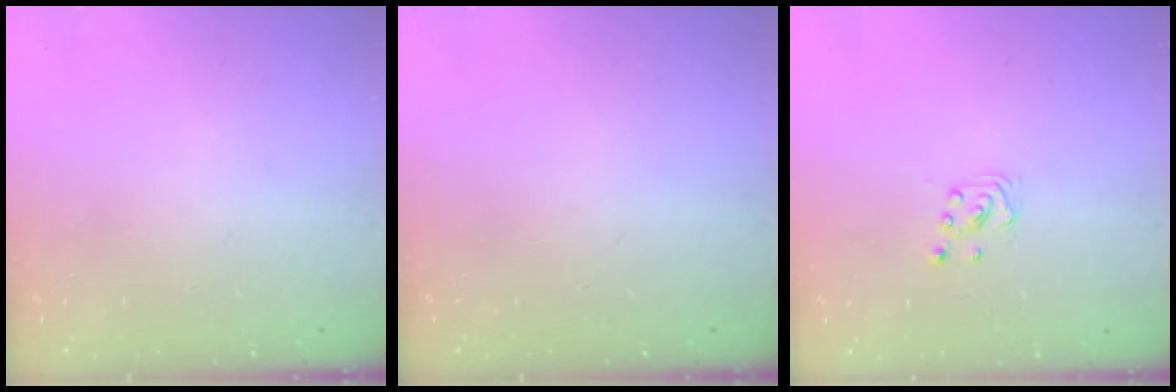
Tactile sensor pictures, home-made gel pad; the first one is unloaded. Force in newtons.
{"total": 0.0}
{"total": 2.1, "press": 2.1, "slide": 0.2}